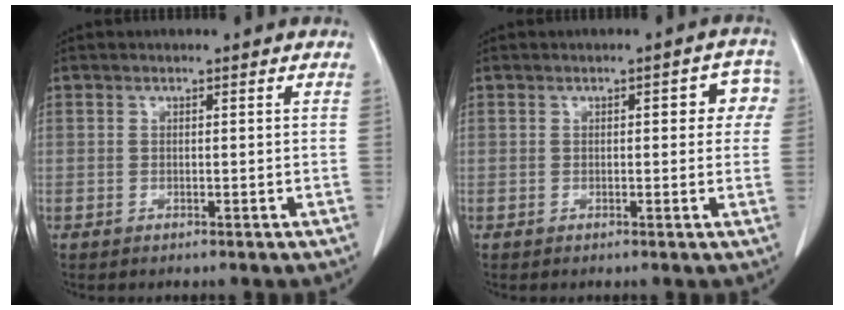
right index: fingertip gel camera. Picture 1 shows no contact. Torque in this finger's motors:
{"motor_torque": [0.09, 0.08, 0.09, 0.00]}